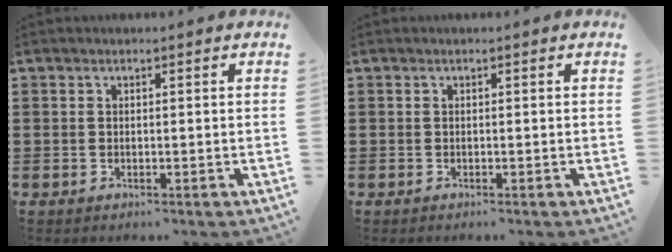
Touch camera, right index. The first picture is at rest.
{"total": 0.0}